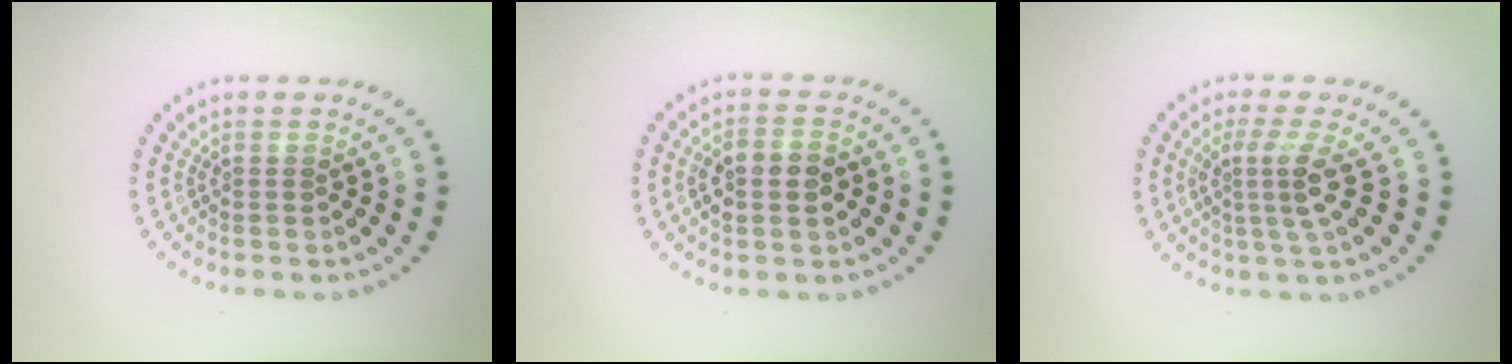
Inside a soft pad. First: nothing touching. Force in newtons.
{"total": 3.0, "press": 2.9, "slide": 0.4}
{"total": 3.1, "press": 2.2, "slide": 2.2}